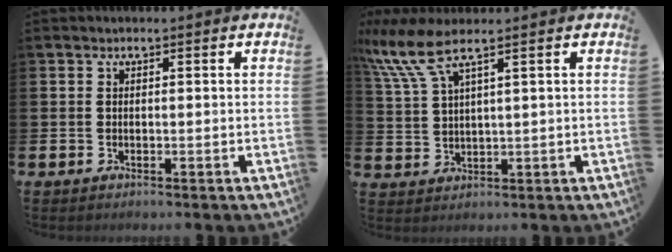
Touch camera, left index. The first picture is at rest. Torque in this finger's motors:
{"motor_torque": [0.50, -0.88, 0.91, 0.21]}